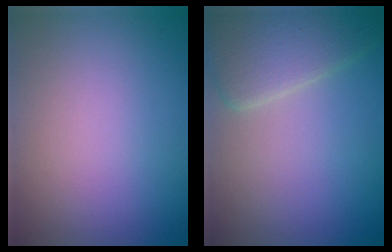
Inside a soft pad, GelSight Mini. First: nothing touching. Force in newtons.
{"total": 4.4, "press": 4.4, "slide": 0.1}